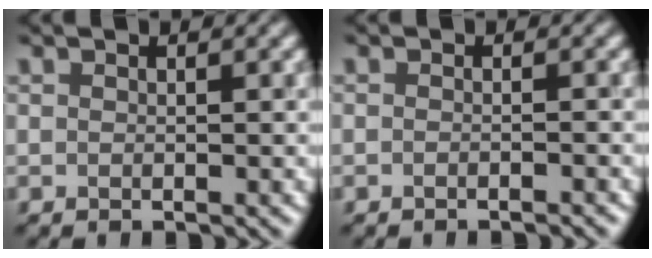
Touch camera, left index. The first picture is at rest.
{"total": 1.1, "force": [-1.0, 0.2, 0.5], "torque": [0.003, -0.005, -0.016]}